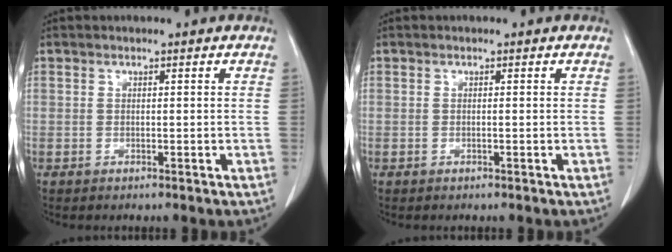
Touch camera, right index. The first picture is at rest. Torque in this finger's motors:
{"motor_torque": [-0.06, 0.03, -0.01, -0.01]}